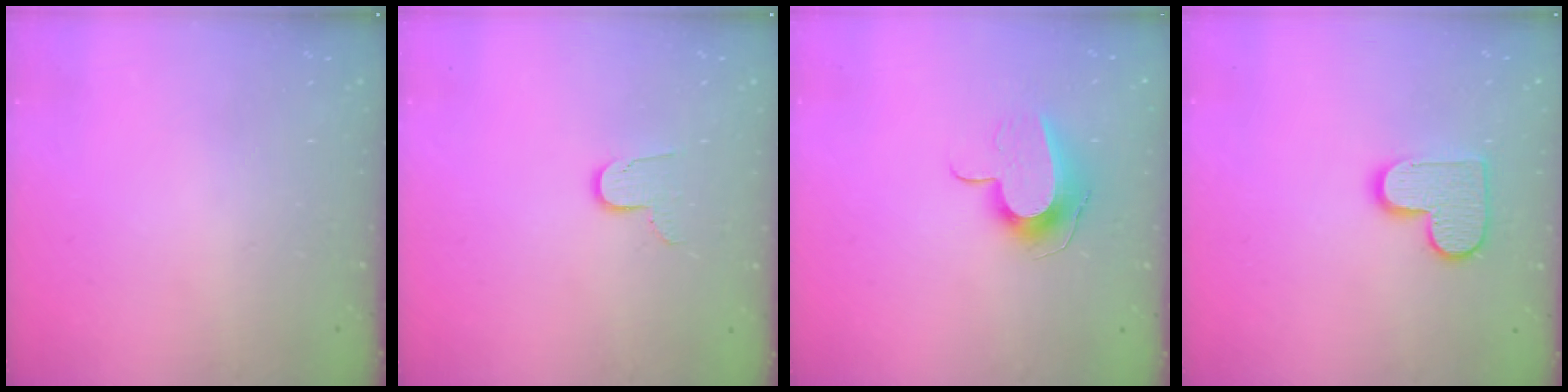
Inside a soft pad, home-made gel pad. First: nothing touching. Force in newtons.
{"total": 7.2, "press": 7.2, "slide": 0.6}
{"total": 11.2, "press": 11.1, "slide": 0.5}
{"total": 11.0, "press": 11.0, "slide": 0.7}